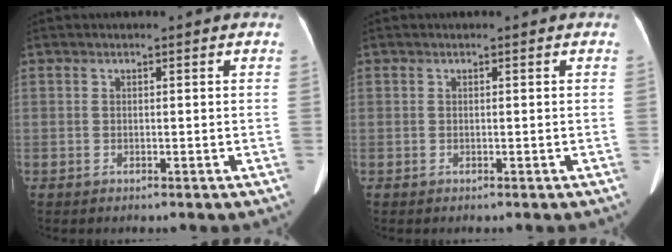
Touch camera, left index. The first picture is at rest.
{"total": 0.0}